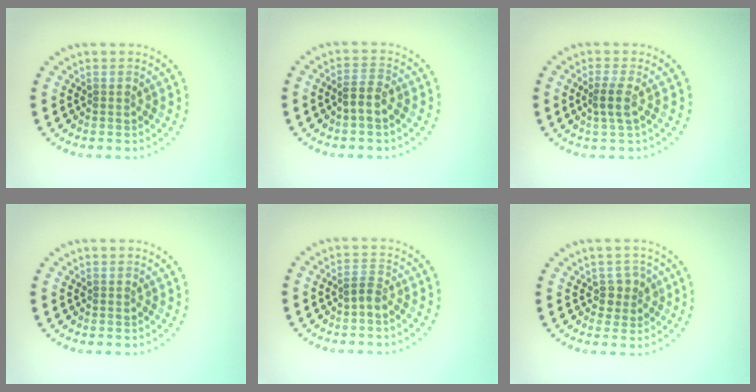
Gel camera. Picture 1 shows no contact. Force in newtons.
{"total": 1.9, "press": 1.8, "slide": 0.7}
{"total": 1.9, "press": 1.5, "slide": 1.1}
{"total": 0.0}
{"total": 1.1, "press": 0.9, "slide": 0.6}
{"total": 1.6, "press": 1.4, "slide": 0.8}